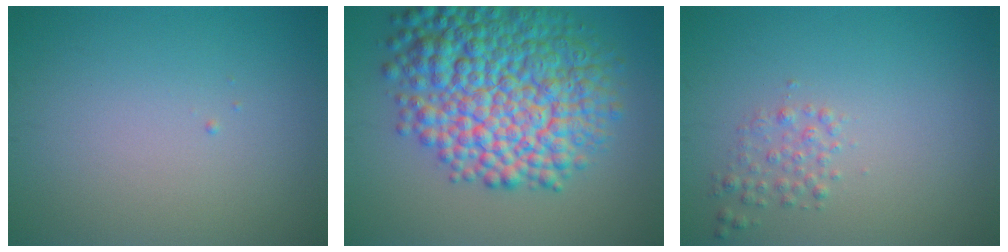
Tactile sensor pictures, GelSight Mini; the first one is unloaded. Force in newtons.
{"total": 12.2, "press": 12.2, "slide": 0.1}
{"total": 1.5, "press": 1.5, "slide": 0.0}